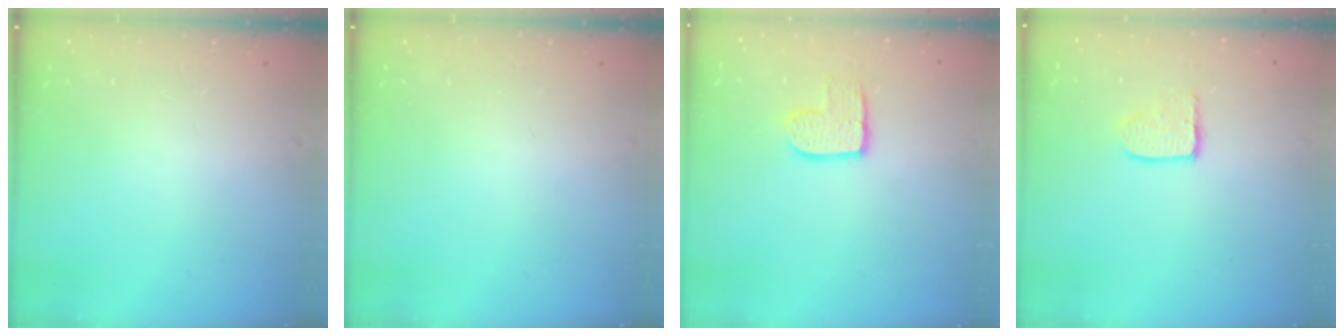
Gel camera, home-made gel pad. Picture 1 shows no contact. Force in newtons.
{"total": 0.0}
{"total": 9.7, "press": 9.6, "slide": 0.7}
{"total": 5.5, "press": 5.5, "slide": 0.4}